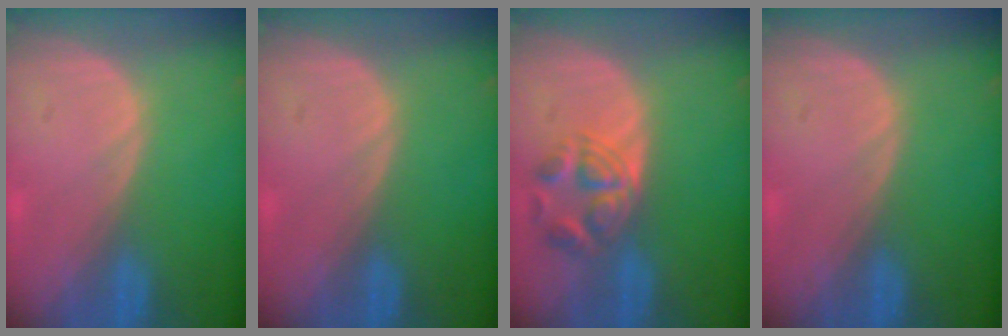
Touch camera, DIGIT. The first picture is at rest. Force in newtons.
{"total": 0.0}
{"total": 5.5, "press": 5.1, "slide": 2.0}
{"total": 0.0}